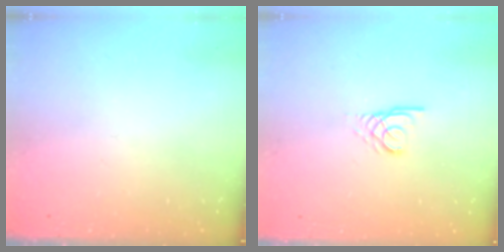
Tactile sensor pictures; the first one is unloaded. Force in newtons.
{"total": 2.2, "press": 2.2, "slide": 0.2}